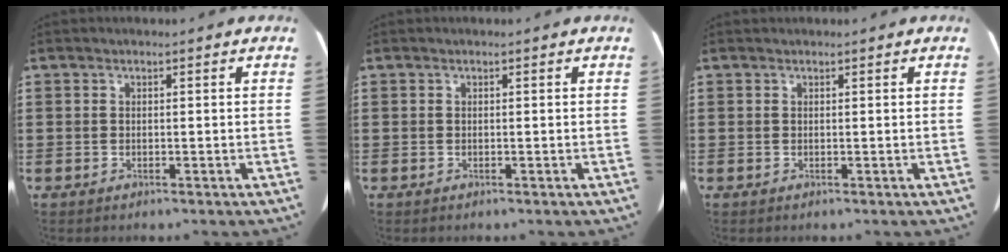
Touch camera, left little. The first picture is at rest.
{"total": 0.0}
{"total": 0.0}